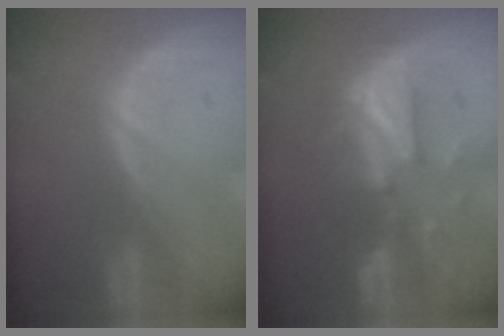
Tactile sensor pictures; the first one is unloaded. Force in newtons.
{"total": 8.1, "press": 8.0, "slide": 0.6}